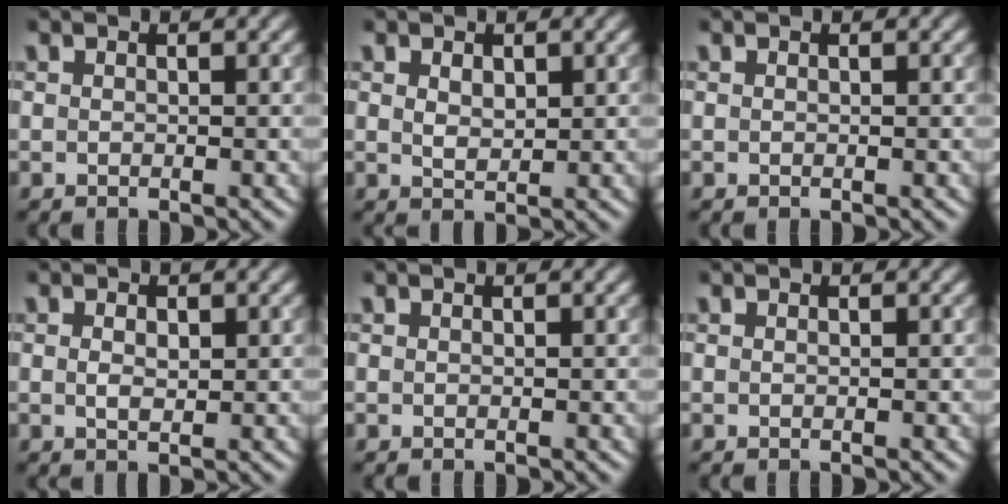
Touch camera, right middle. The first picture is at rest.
{"total": 1.6, "force": [0.7, 1.0, 1.0], "torque": [-0.019, -0.003, 0.016]}
{"total": 0.0}
{"total": 1.4, "force": [0.2, 0.8, 1.2], "torque": [-0.024, -0.002, 0.004]}
{"total": 0.0}
{"total": 0.0}